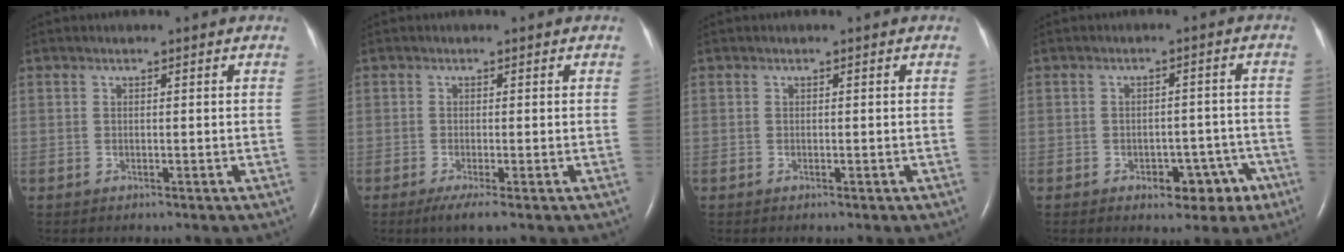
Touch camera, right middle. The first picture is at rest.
{"total": 2.5, "force": [-1.5, 0.0, 2.1], "torque": [-0.040, -0.010, -0.028]}
{"total": 0.0}
{"total": 5.9, "force": [-3.1, 3.5, 3.5], "torque": [-0.033, 0.022, -0.031]}